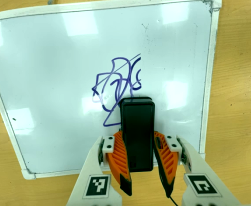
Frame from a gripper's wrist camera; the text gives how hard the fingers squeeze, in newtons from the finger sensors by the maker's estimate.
{"total": 9.5, "left": 8.2, "right": 10.8}